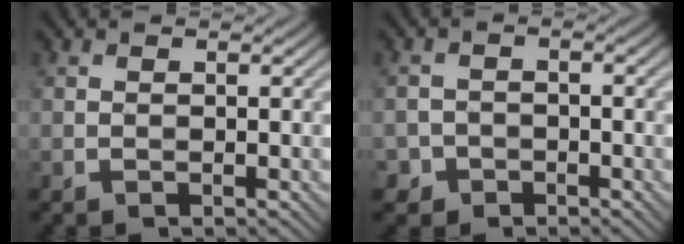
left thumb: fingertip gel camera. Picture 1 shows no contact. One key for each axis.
{"total": 2.6, "fx": -1.7, "fy": 2.0, "fz": 0.3, "tx": 0.001, "ty": 0.004, "tz": -0.035}